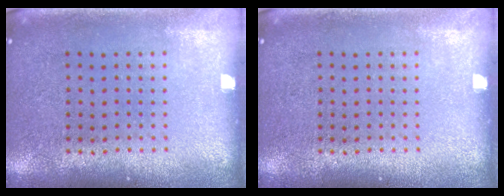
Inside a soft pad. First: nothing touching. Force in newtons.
{"total": 0.0}